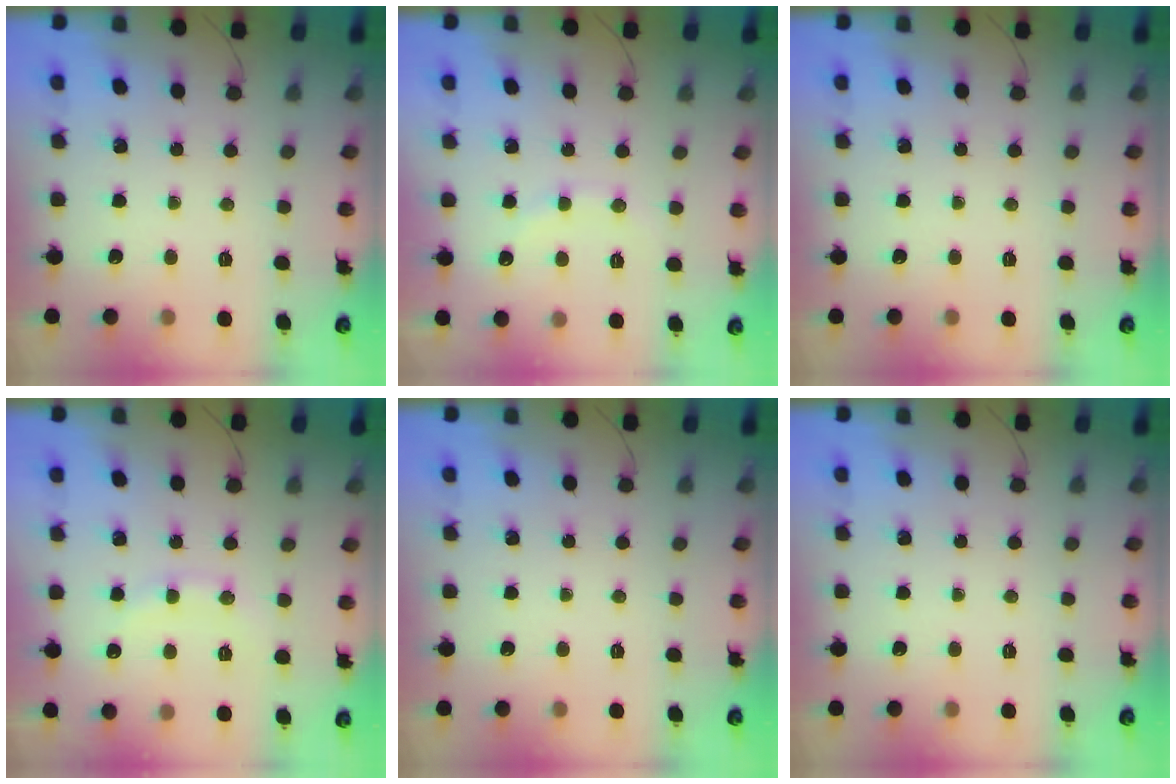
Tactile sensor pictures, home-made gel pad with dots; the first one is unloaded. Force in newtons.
{"total": 5.7, "press": 5.5, "slide": 1.7}
{"total": 0.0}
{"total": 8.8, "press": 8.7, "slide": 1.2}
{"total": 0.0}
{"total": 0.0}